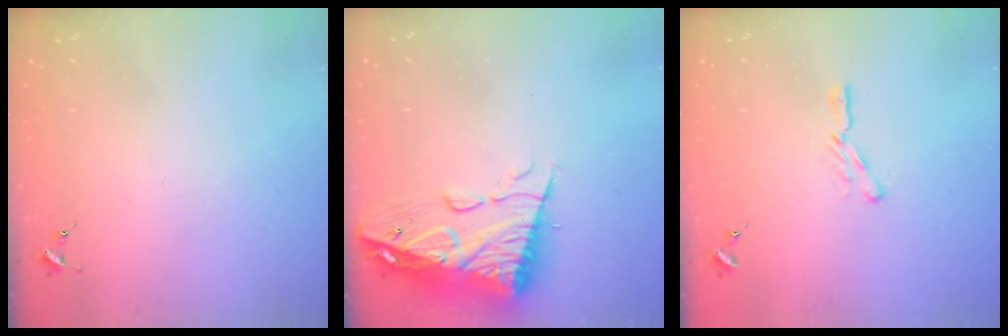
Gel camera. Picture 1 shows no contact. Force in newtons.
{"total": 14.9, "press": 14.8, "slide": 1.2}
{"total": 4.7, "press": 4.7, "slide": 0.3}